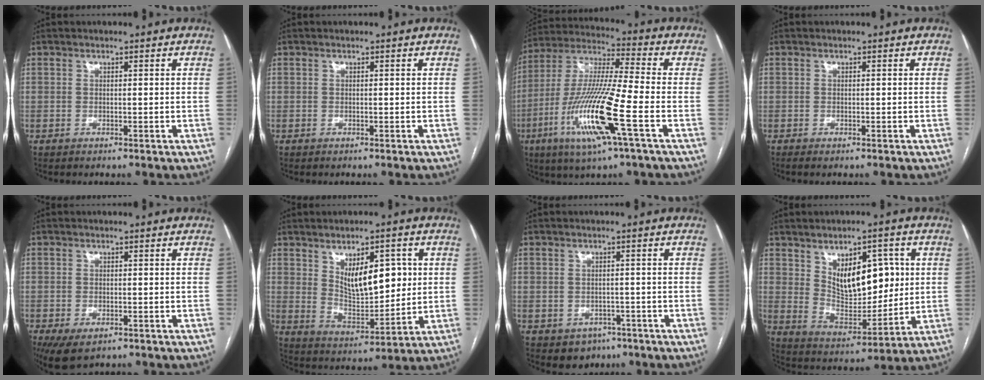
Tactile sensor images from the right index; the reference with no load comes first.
{"total": 0.0}
{"total": 17.4, "force": [-6.1, 0.5, 16.2], "torque": [-0.335, -0.019, -0.118]}
{"total": 0.7, "force": [-0.5, 0.1, 0.5], "torque": [-0.009, -0.002, -0.009]}
{"total": 5.2, "force": [-3.0, 2.7, 3.2], "torque": [-0.057, -0.009, -0.044]}
{"total": 10.7, "force": [3.2, 4.7, 9.1], "torque": [-0.145, -0.001, 0.065]}
{"total": 4.0, "force": [-2.0, 3.4, 1.0], "torque": [-0.007, 0.006, -0.017]}
{"total": 12.7, "force": [3.7, 6.3, 10.4], "torque": [-0.167, 0.006, 0.074]}